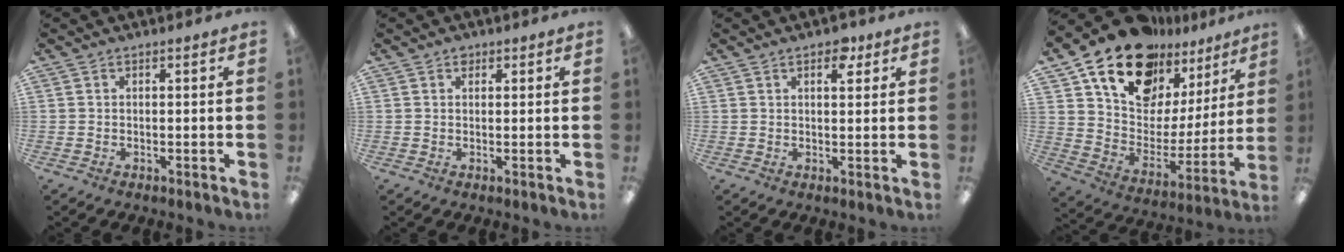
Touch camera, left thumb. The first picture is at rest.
{"total": 1.2, "force": [0.8, 1.0, 0.0], "torque": [0.006, -0.001, 0.012]}
{"total": 4.4, "force": [2.8, 2.4, 2.5], "torque": [-0.017, -0.011, 0.041]}
{"total": 18.8, "force": [14.9, 9.7, 6.3], "torque": [-0.138, -0.107, 0.269]}